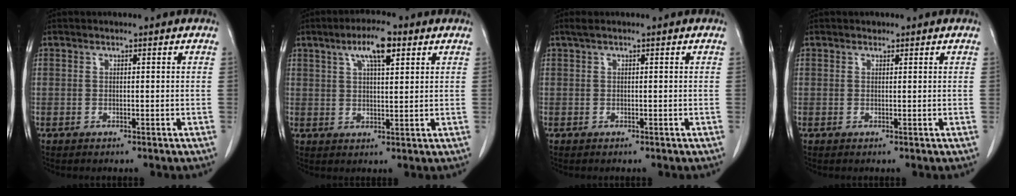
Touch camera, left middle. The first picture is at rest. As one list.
[{"total": 6.7, "force": [3.6, 1.4, 5.5], "torque": [-0.100, 0.008, 0.061]}, {"total": 0.8, "force": [0.4, 0.1, 0.7], "torque": [-0.017, 0.015, 0.008]}, {"total": 0.6, "force": [0.5, 0.2, 0.1], "torque": [-0.006, -0.004, 0.006]}]